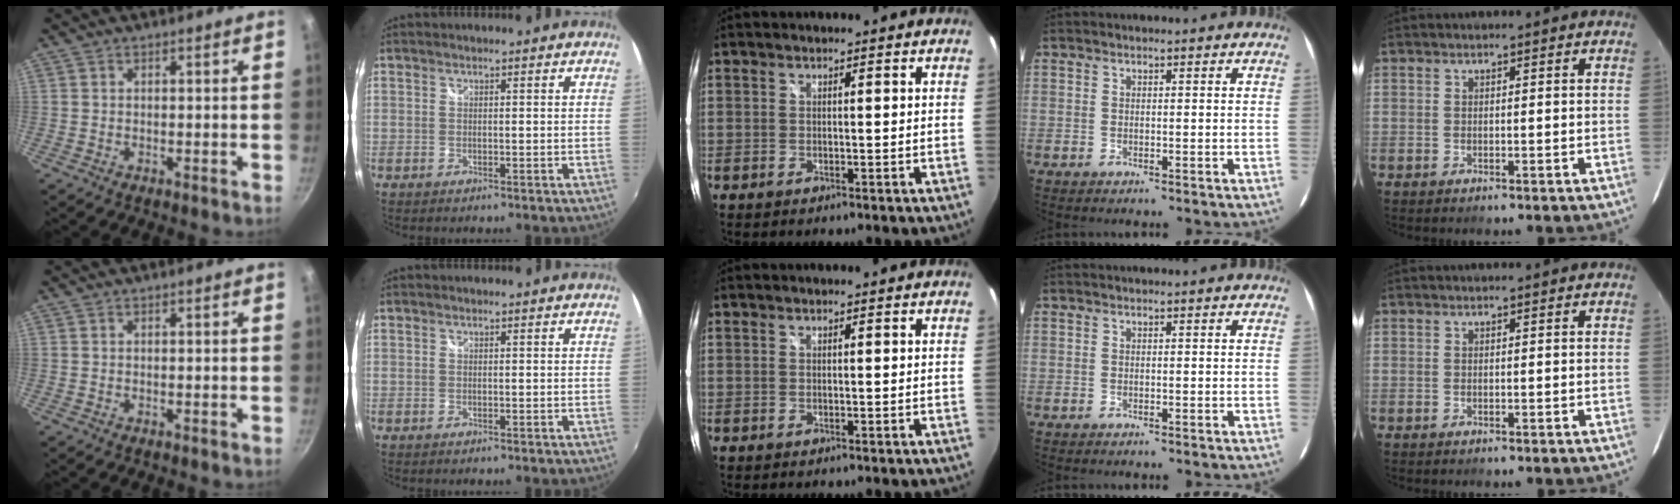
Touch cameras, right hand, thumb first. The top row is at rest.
{}